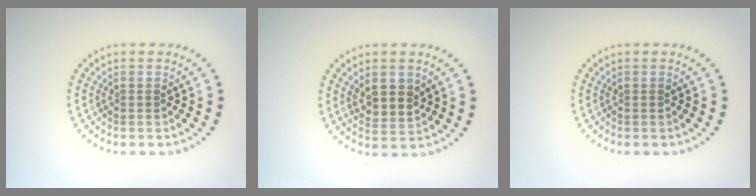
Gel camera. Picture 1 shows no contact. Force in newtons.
{"total": 2.8, "press": 2.6, "slide": 1.1}
{"total": 0.0}